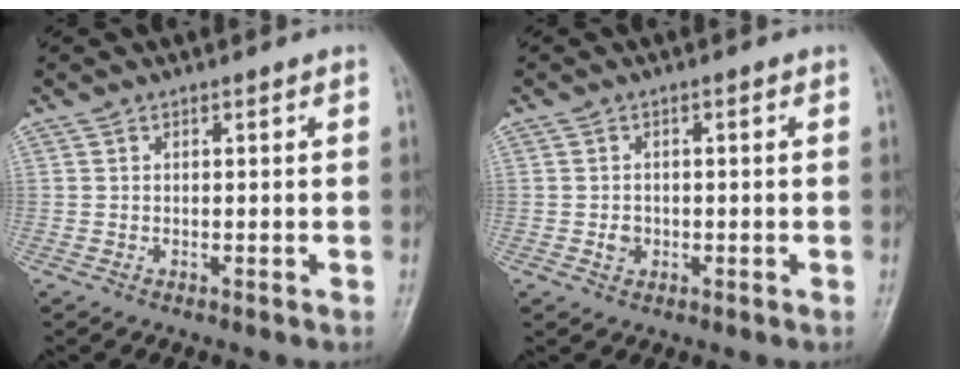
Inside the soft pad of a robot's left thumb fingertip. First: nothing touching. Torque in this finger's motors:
{"motor_torque": [-0.01, 0.02, 0.03, 0.02, 0.00]}